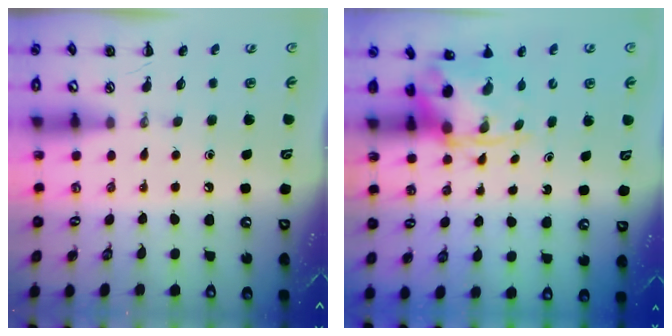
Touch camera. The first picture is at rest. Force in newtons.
{"total": 6.6, "press": 6.4, "slide": 1.4}